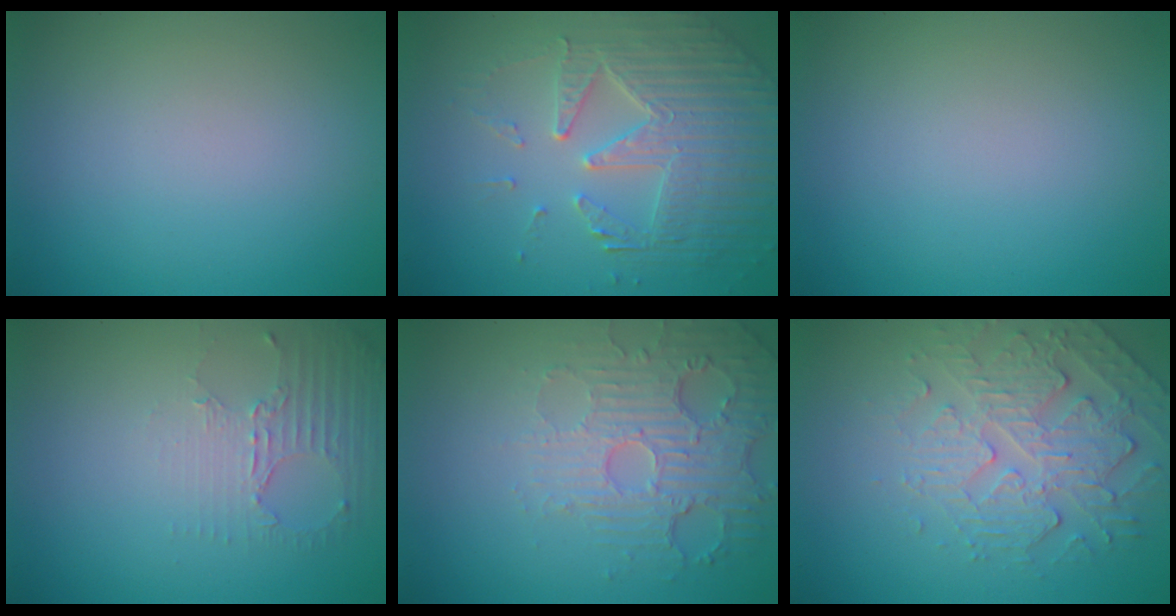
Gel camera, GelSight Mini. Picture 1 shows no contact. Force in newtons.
{"total": 5.9, "press": 4.7, "slide": 3.6}
{"total": 0.0}
{"total": 2.5, "press": 1.8, "slide": 1.7}
{"total": 5.5, "press": 3.7, "slide": 4.1}
{"total": 4.9, "press": 3.7, "slide": 3.2}